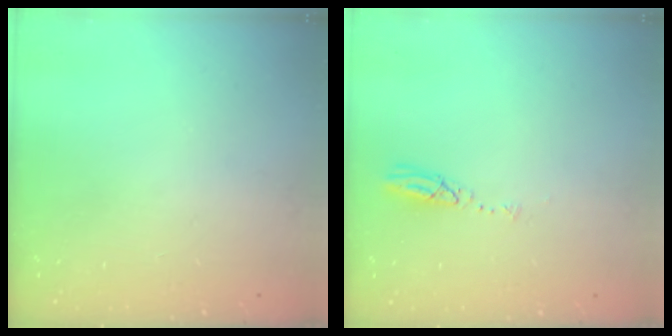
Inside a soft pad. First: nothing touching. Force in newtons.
{"total": 3.7, "press": 3.7, "slide": 0.1}